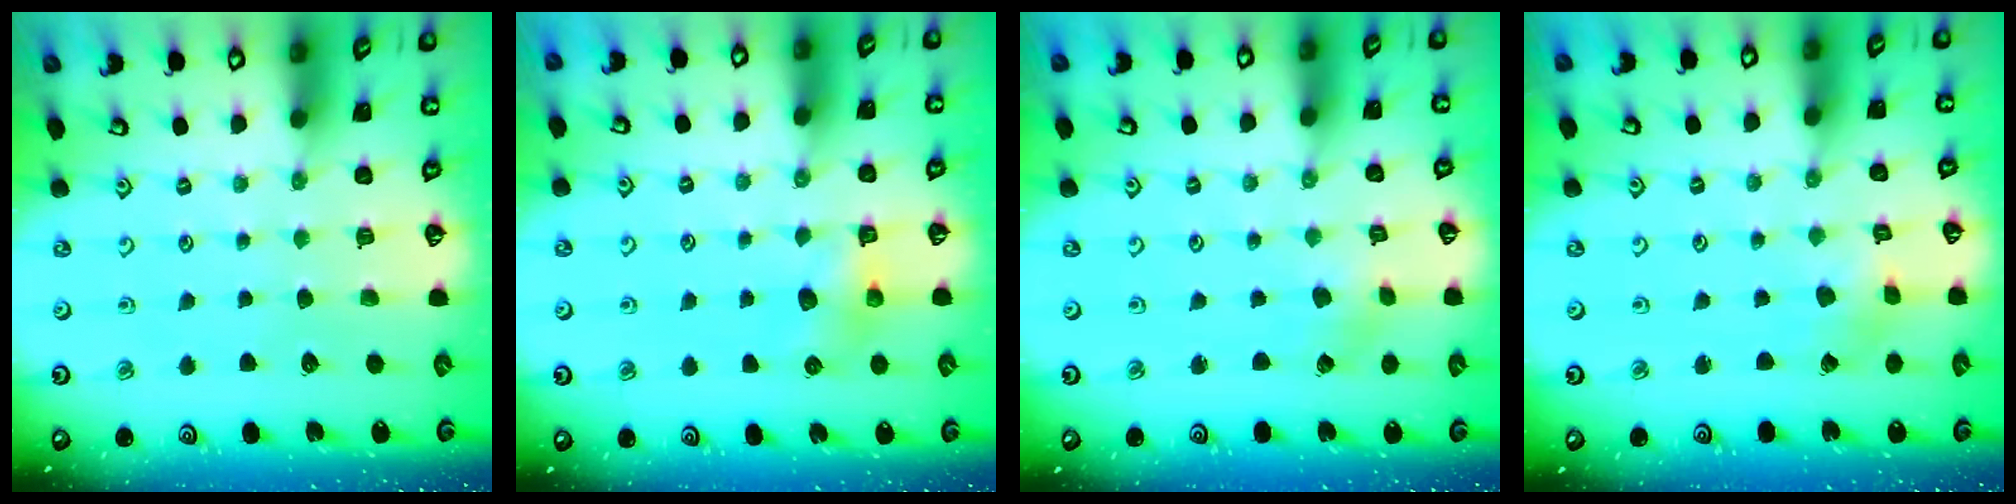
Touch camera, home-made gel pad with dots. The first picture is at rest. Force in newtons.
{"total": 5.3, "press": 5.3, "slide": 0.4}
{"total": 1.3, "press": 1.3, "slide": 0.2}
{"total": 1.6, "press": 1.6, "slide": 0.0}